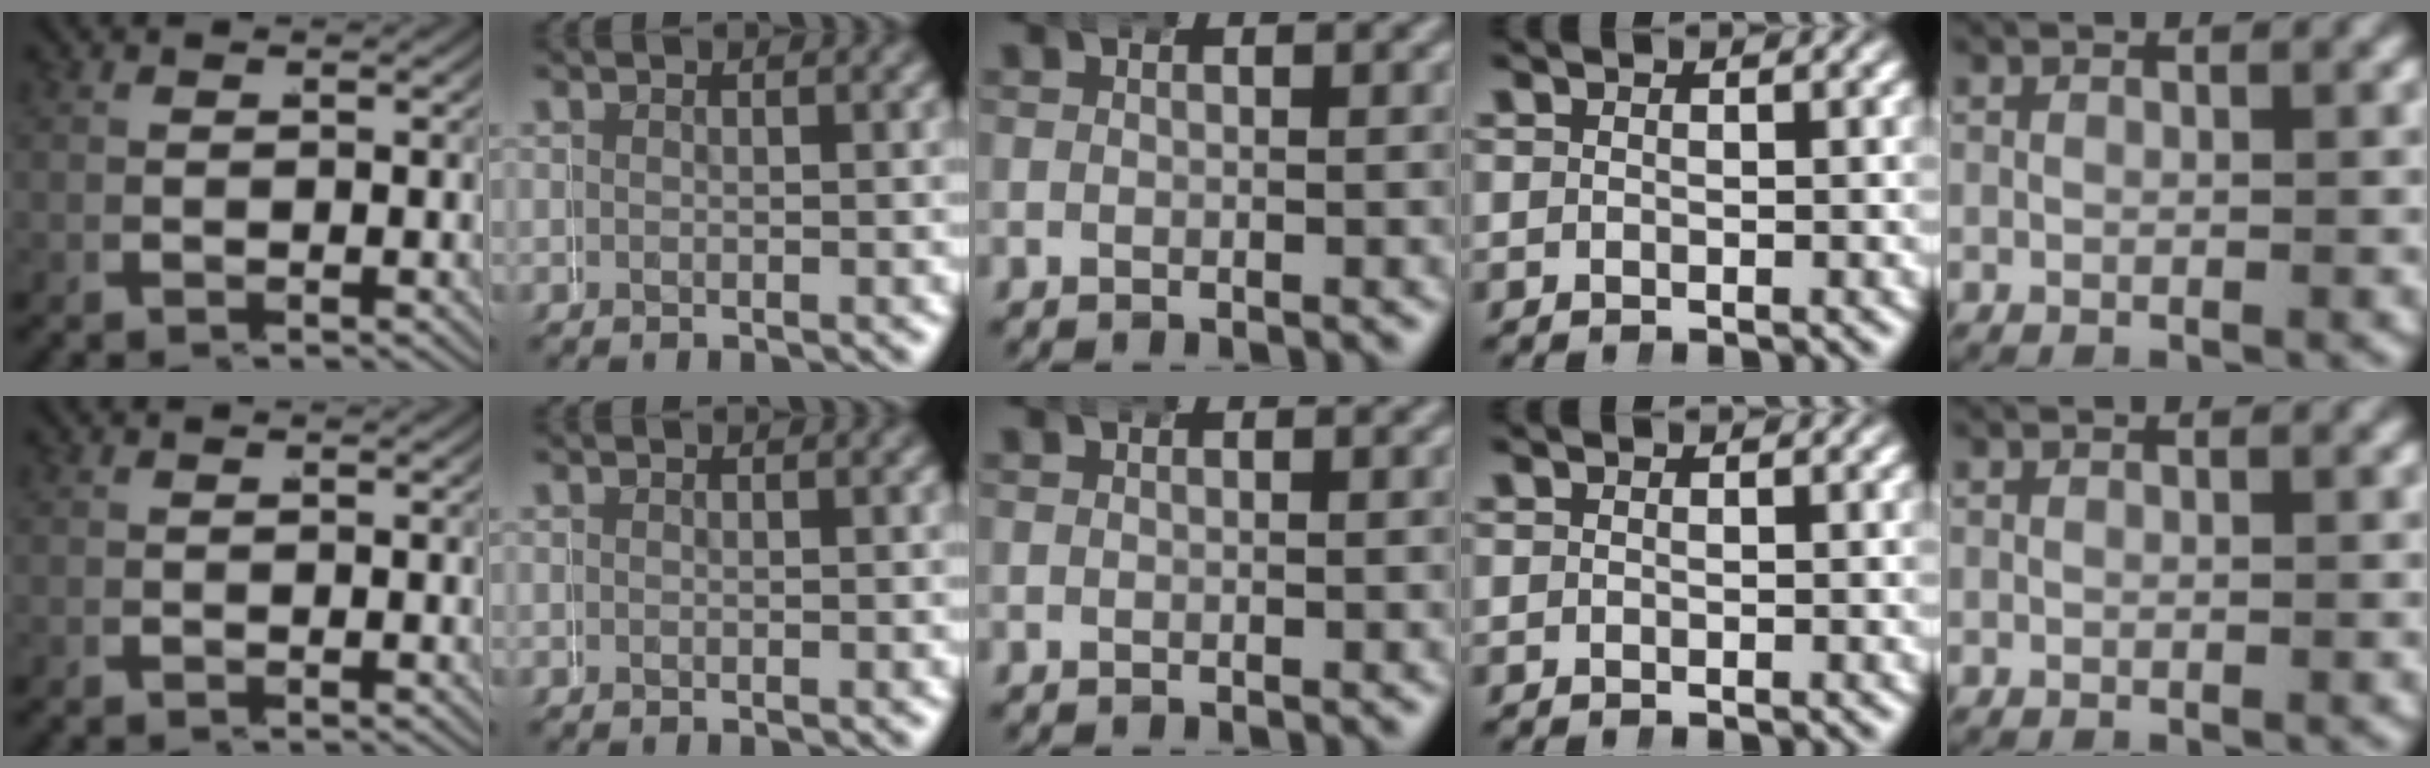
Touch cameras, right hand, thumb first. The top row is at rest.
{}